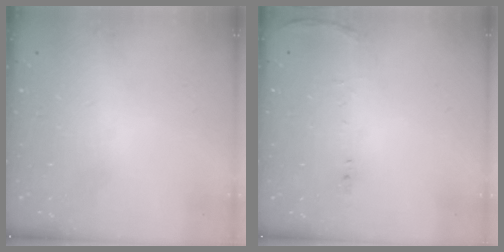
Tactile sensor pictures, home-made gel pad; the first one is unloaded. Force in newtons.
{"total": 7.5, "press": 7.5, "slide": 0.9}